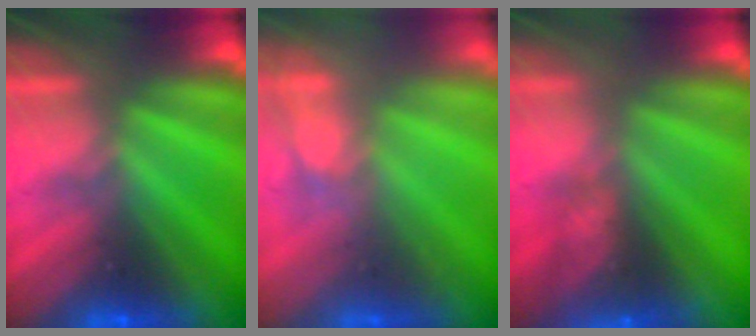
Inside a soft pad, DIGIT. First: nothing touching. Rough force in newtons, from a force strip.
{"total": 2.9}
{"total": 8.8}